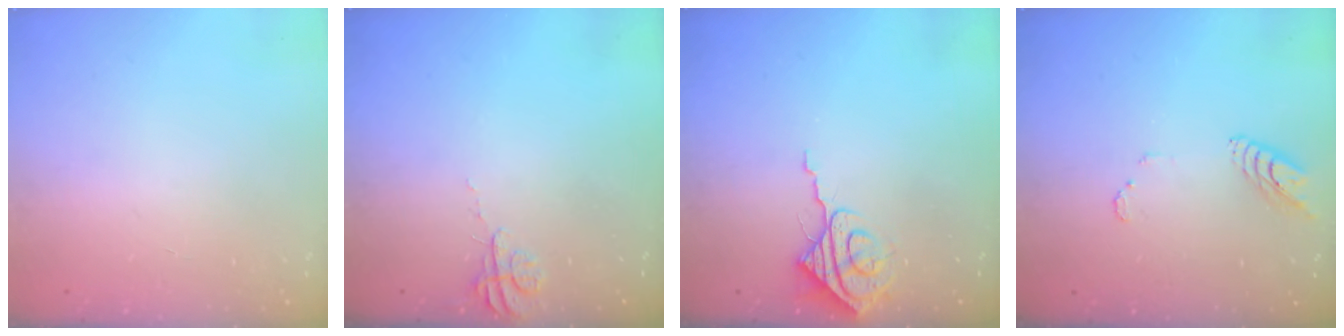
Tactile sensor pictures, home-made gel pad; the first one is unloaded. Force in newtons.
{"total": 3.8, "press": 3.8, "slide": 0.3}
{"total": 8.1, "press": 8.0, "slide": 0.9}
{"total": 5.8, "press": 5.8, "slide": 0.4}